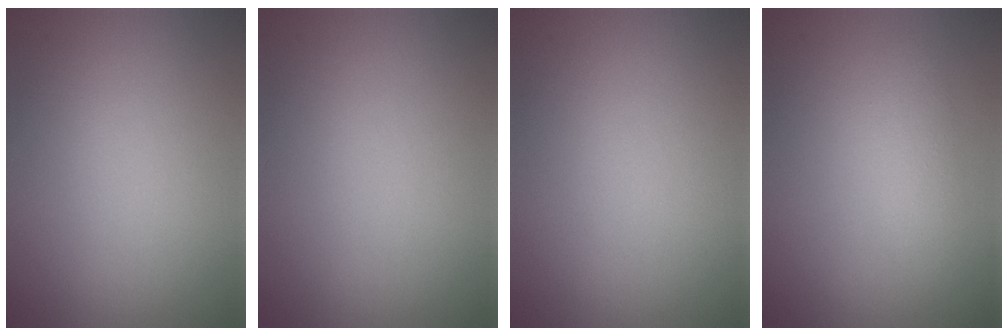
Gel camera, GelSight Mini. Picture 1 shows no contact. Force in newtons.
{"total": 0.0}
{"total": 0.0}
{"total": 1.7, "press": 1.7, "slide": 0.0}